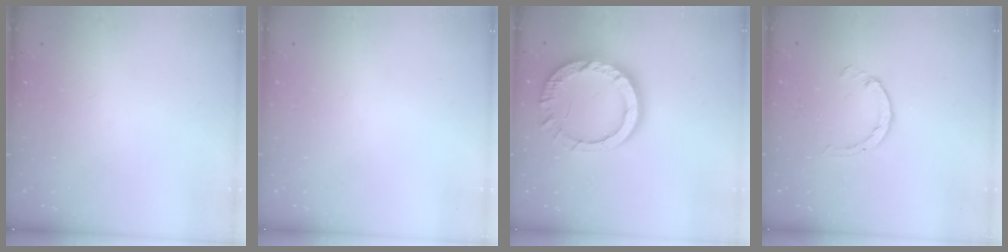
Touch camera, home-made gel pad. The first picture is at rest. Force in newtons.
{"total": 2.4, "press": 2.4, "slide": 0.2}
{"total": 15.0, "press": 14.9, "slide": 1.3}
{"total": 2.6, "press": 2.6, "slide": 0.4}